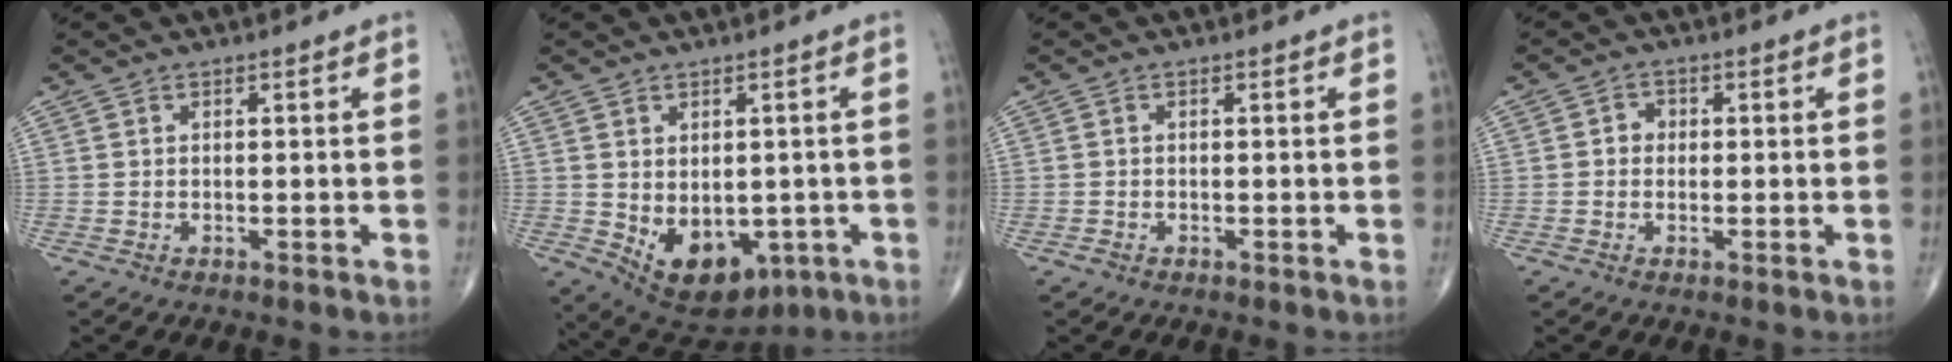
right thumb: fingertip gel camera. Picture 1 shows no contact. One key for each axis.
{"total": 12.1, "fx": -3.0, "fy": 8.0, "fz": 8.5, "tx": -0.101, "ty": -0.005, "tz": -0.019}
{"total": 0.8, "fx": -0.5, "fy": 0.6, "fz": 0.3, "tx": -0.006, "ty": 0.002, "tz": -0.011}
{"total": 2.3, "fx": 0.0, "fy": 2.1, "fz": 1.0, "tx": -0.002, "ty": 0.008, "tz": -0.005}